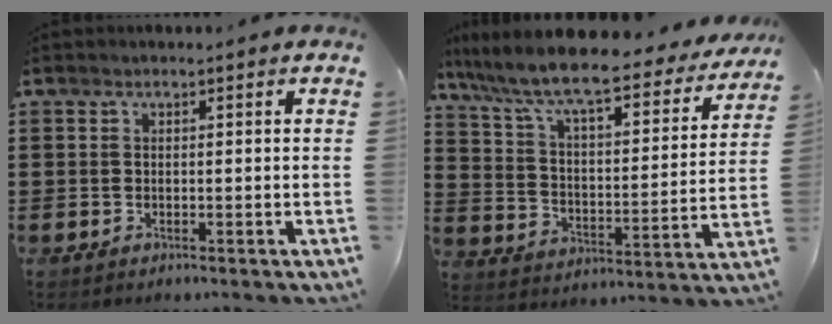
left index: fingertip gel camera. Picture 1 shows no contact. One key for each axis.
{"total": 8.7, "fx": 7.5, "fy": 0.9, "fz": 4.5, "tx": -0.120, "ty": -0.056, "tz": 0.121}